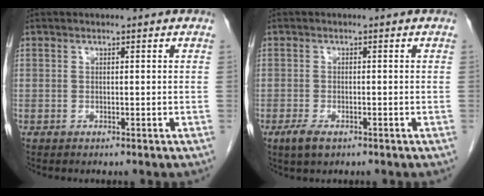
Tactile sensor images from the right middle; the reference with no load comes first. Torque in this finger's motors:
{"motor_torque": [0.65, -0.23, 0.04, 0.02]}